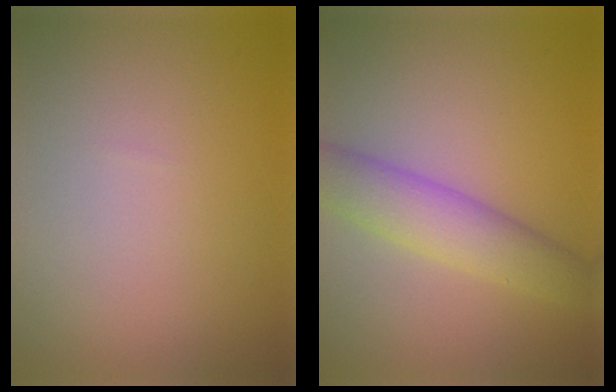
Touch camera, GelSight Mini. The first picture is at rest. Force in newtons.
{"total": 4.9, "press": 4.9, "slide": 0.0}